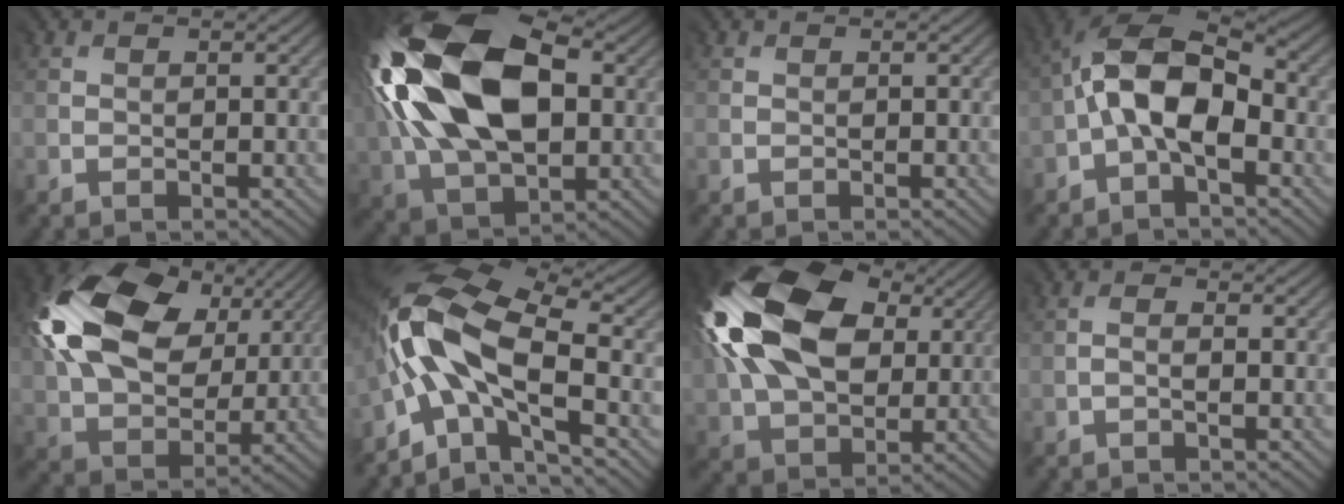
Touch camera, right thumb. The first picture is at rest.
{"total": 19.1, "force": [3.8, 11.8, 14.5], "torque": [-0.330, 0.018, 0.065]}
{"total": 0.0}
{"total": 9.6, "force": [-1.0, 5.0, 8.2], "torque": [-0.153, 0.023, -0.029]}
{"total": 16.6, "force": [5.8, 11.1, 10.8], "torque": [-0.248, 0.019, 0.113]}
{"total": 14.2, "force": [-2.5, 7.0, 12.1], "torque": [-0.246, 0.009, -0.062]}
{"total": 17.9, "force": [5.2, 12.0, 12.2], "torque": [-0.286, 0.016, 0.104]}
{"total": 1.0, "force": [-0.5, 0.1, 0.8], "torque": [-0.021, 0.005, -0.014]}